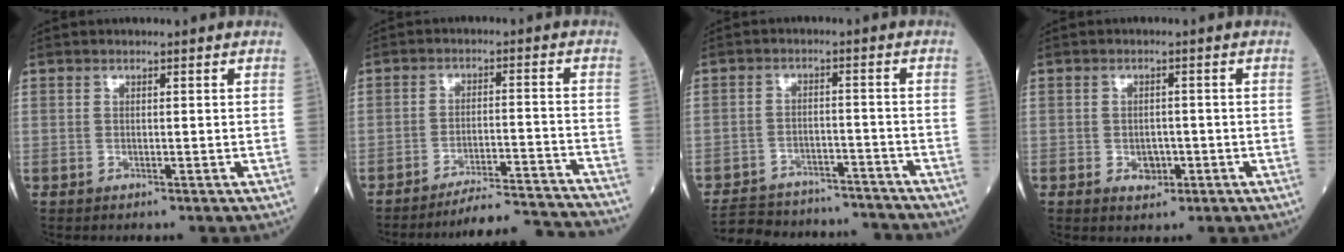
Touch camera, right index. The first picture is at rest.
{"total": 16.2, "force": [-15.9, -1.3, 2.9], "torque": [-0.026, -0.006, -0.211]}
{"total": 16.9, "force": [-15.8, 4.3, 4.1], "torque": [-0.094, 0.009, -0.218]}
{"total": 2.8, "force": [-0.9, 2.0, 1.7], "torque": [-0.020, 0.002, -0.007]}